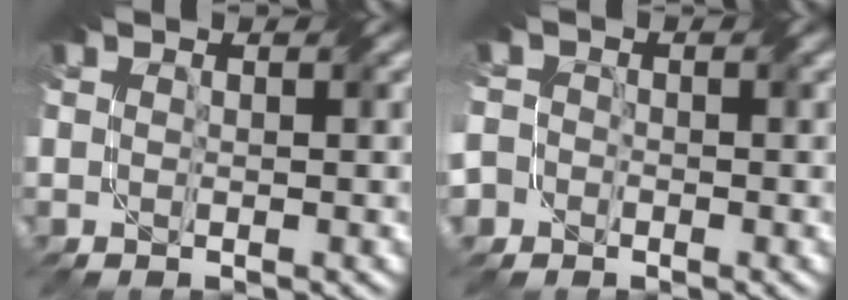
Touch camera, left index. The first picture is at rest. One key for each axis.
{"total": 2.8, "fx": -1.4, "fy": 2.4, "fz": 0.2, "tx": 0.002, "ty": 0.008, "tz": -0.033}